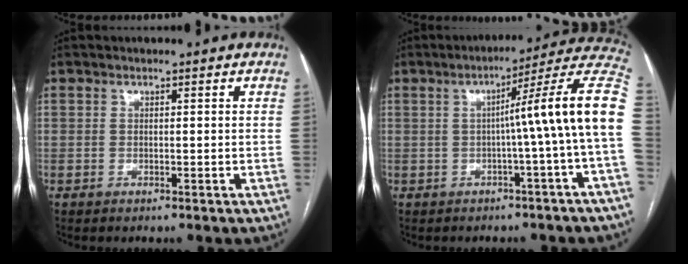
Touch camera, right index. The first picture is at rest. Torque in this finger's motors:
{"motor_torque": [1.23, -0.48, 0.54, 0.15]}